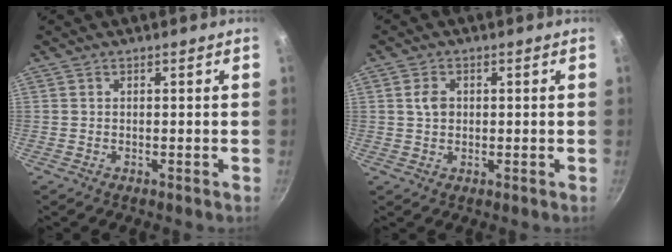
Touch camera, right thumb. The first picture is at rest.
{"total": 3.1, "force": [0.6, 2.4, 1.9], "torque": [-0.027, 0.001, 0.008]}